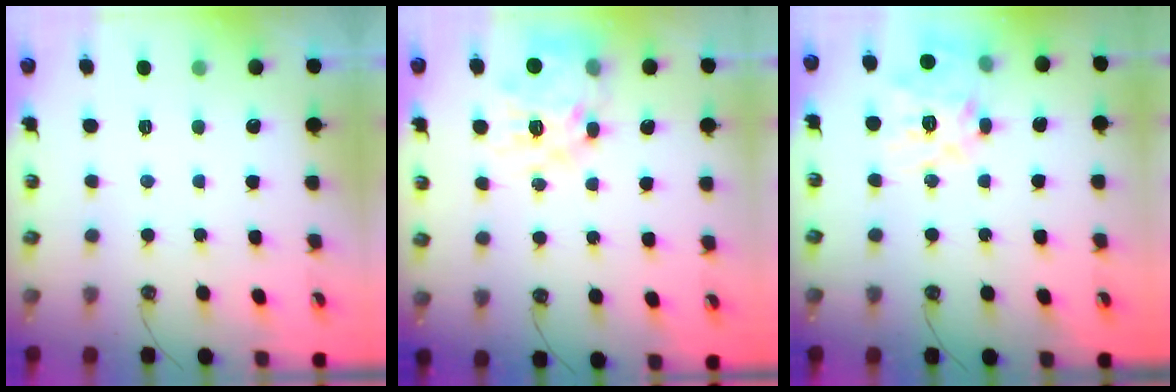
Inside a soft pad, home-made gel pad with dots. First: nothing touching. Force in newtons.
{"total": 16.2, "press": 16.1, "slide": 1.4}
{"total": 16.4, "press": 16.2, "slide": 2.5}